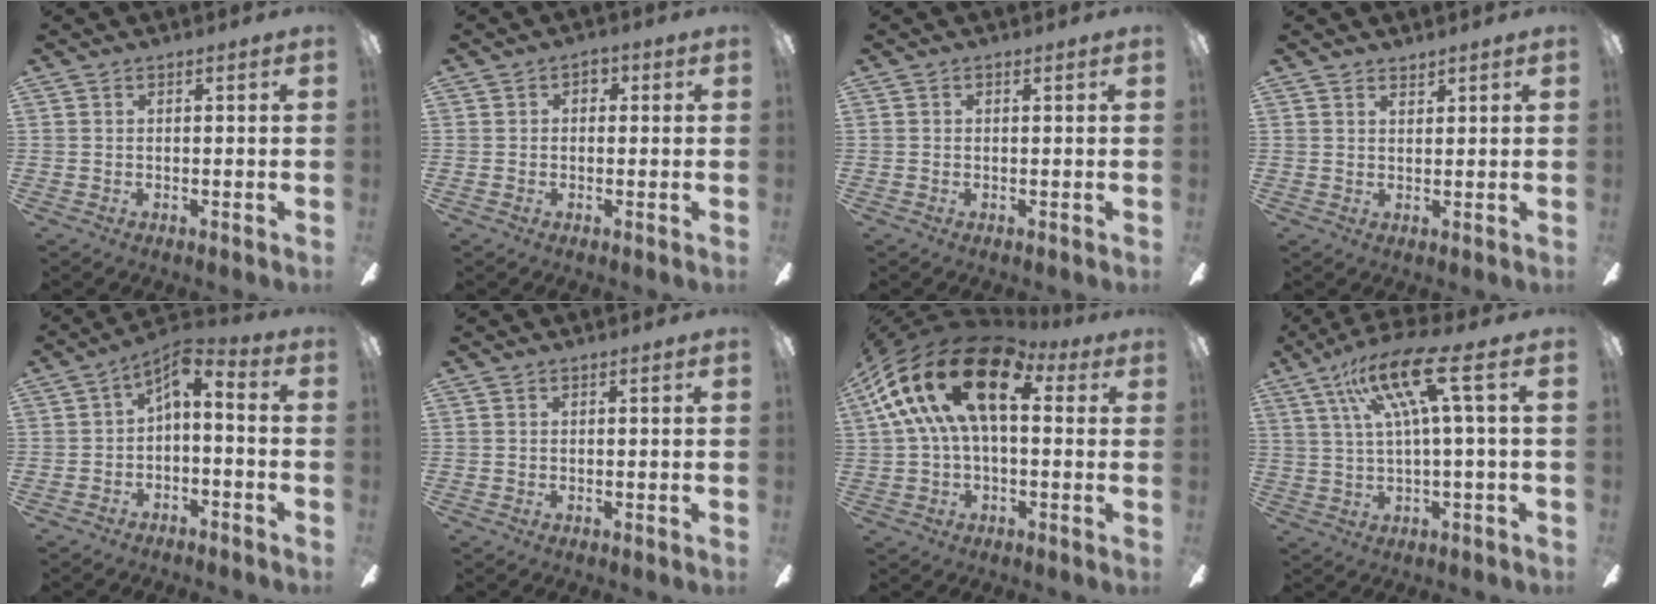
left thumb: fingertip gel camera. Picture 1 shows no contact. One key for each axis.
{"total": 2.0, "fx": -0.1, "fy": 1.8, "fz": 0.8, "tx": 0.001, "ty": 0.000, "tz": -0.006}
{"total": 0.0}
{"total": 1.7, "fx": 1.6, "fy": 0.3, "fz": 0.1, "tx": -0.003, "ty": -0.004, "tz": 0.031}
{"total": 4.5, "fx": 0.0, "fy": 2.6, "fz": 3.6, "tx": -0.061, "ty": -0.001, "tz": 0.000}
{"total": 0.0}
{"total": 21.3, "fx": 7.2, "fy": 10.9, "fz": 16.8, "tx": -0.330, "ty": -0.013, "tz": 0.125}
{"total": 15.8, "fx": 6.1, "fy": 3.2, "fz": 14.2, "tx": -0.267, "ty": -0.017, "tz": 0.090}